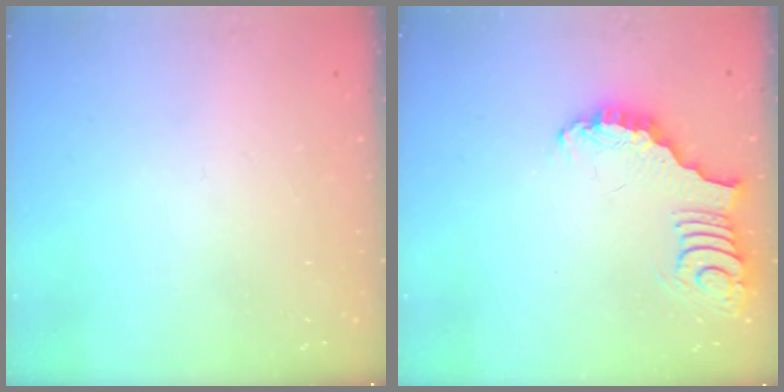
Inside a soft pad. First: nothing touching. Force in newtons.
{"total": 3.8, "press": 3.7, "slide": 0.6}